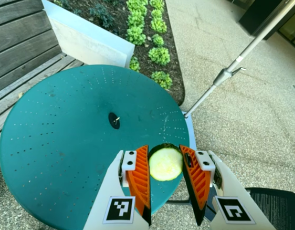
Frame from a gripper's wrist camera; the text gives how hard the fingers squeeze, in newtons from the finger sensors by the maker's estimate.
{"total": 13.2, "left": 13.3, "right": 13.1}